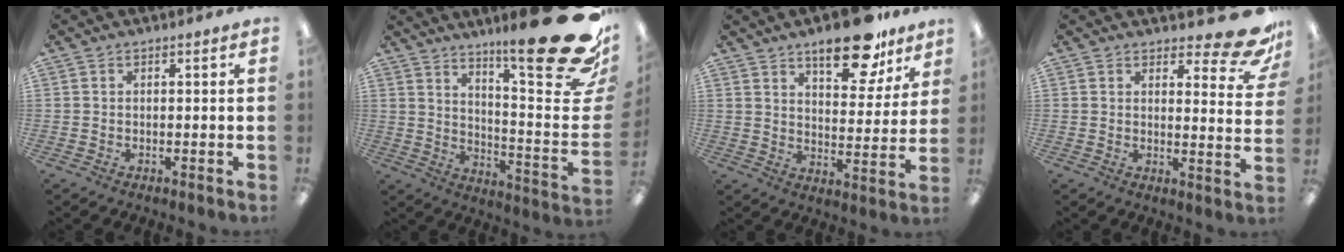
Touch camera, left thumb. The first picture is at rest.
{"total": 24.3, "force": [16.2, 3.4, 17.8], "torque": [-0.251, -0.119, 0.255]}
{"total": 15.8, "force": [11.0, 6.4, 9.3], "torque": [-0.122, -0.056, 0.182]}
{"total": 9.9, "force": [7.4, 3.0, 5.9], "torque": [-0.066, -0.050, 0.125]}